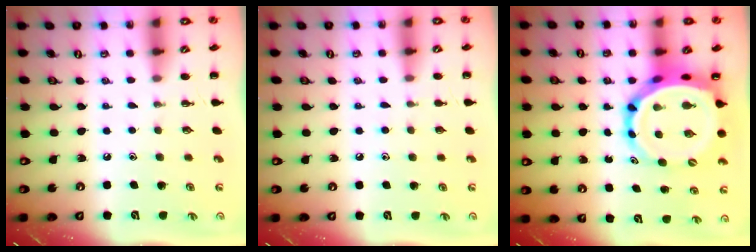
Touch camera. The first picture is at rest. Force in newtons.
{"total": 3.8, "press": 3.5, "slide": 1.4}
{"total": 11.3, "press": 10.9, "slide": 2.7}